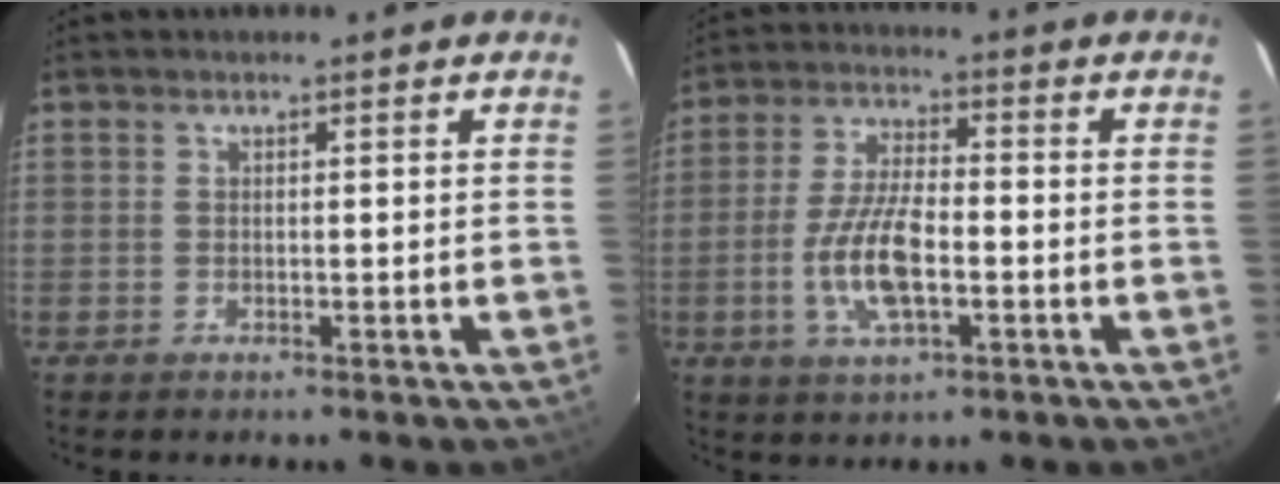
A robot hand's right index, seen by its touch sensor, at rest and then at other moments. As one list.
[{"total": 10.9, "force": [-2.9, 3.9, 9.8], "torque": [-0.200, -0.002, -0.056]}]